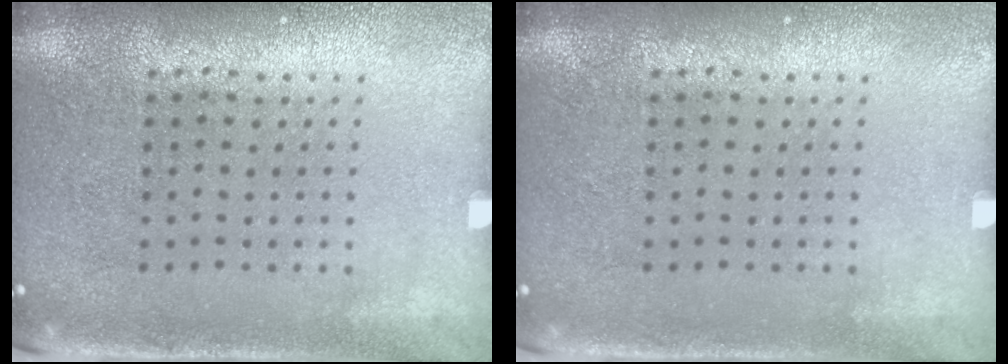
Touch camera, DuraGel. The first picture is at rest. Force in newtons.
{"total": 0.0}